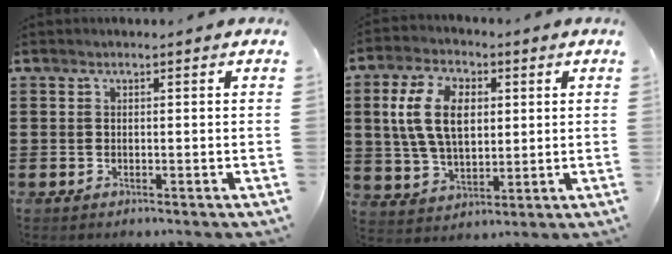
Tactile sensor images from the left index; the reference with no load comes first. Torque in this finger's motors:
{"motor_torque": [1.23, 0.91, 1.04, 0.21]}